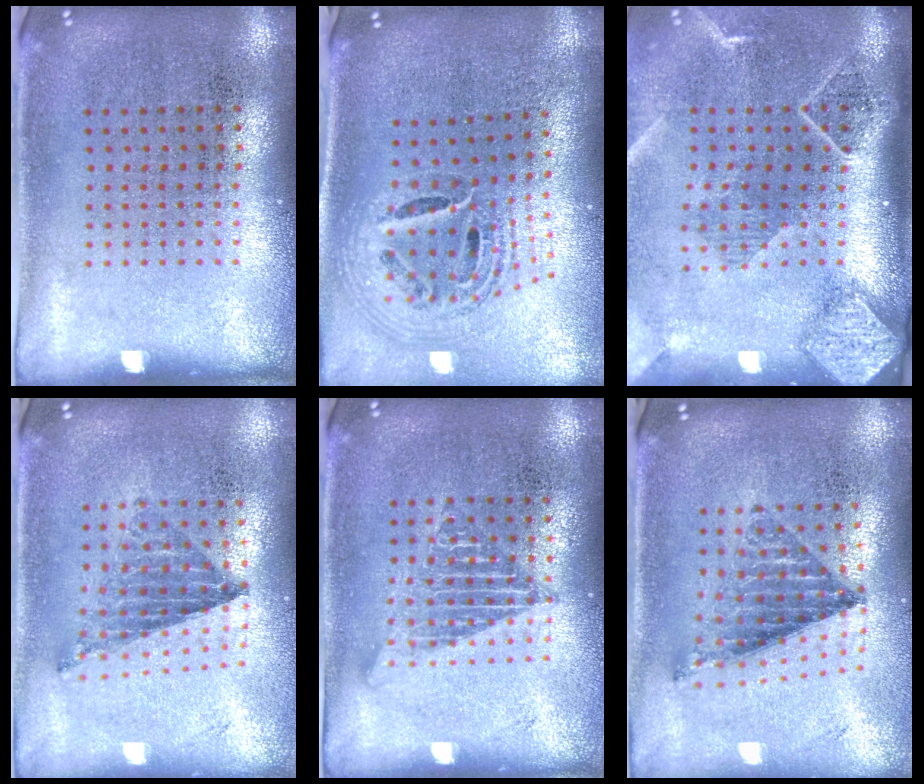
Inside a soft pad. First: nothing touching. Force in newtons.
{"total": 1.9, "press": 1.5, "slide": 1.2}
{"total": 2.7, "press": 2.0, "slide": 1.8}
{"total": 0.5, "press": 0.5, "slide": 0.1}
{"total": 1.2, "press": 1.2, "slide": 0.0}
{"total": 0.9, "press": 0.9, "slide": 0.3}